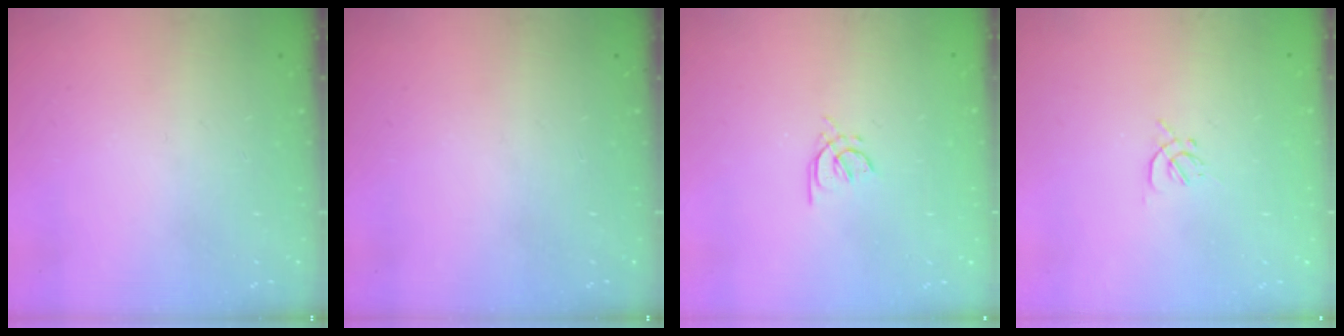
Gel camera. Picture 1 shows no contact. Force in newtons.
{"total": 0.0}
{"total": 2.8, "press": 2.7, "slide": 0.8}
{"total": 1.7, "press": 1.7, "slide": 0.5}